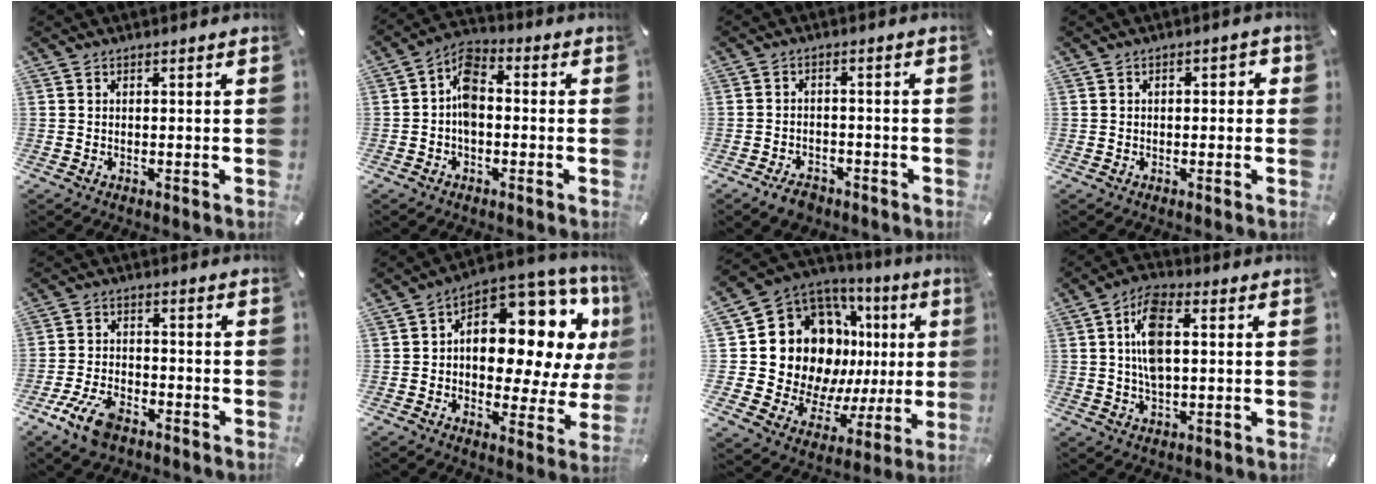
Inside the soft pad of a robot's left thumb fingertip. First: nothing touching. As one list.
[{"total": 7.4, "force": [-1.3, 4.9, 5.5], "torque": [-0.107, 0.020, -0.021]}, {"total": 3.8, "force": [-2.9, 2.0, 1.3], "torque": [-0.020, 0.017, -0.055]}, {"total": 1.9, "force": [-0.6, 1.2, 1.3], "torque": [-0.023, 0.009, -0.015]}, {"total": 9.1, "force": [-5.3, 4.8, 5.6], "torque": [-0.127, 0.015, -0.100]}, {"total": 13.8, "force": [6.1, 8.1, 9.3], "torque": [-0.121, -0.081, 0.101]}, {"total": 23.2, "force": [6.2, 17.1, 14.4], "torque": [-0.249, -0.063, 0.147]}, {"total": 10.4, "force": [1.6, 5.5, 8.7], "torque": [-0.170, 0.003, 0.024]}]